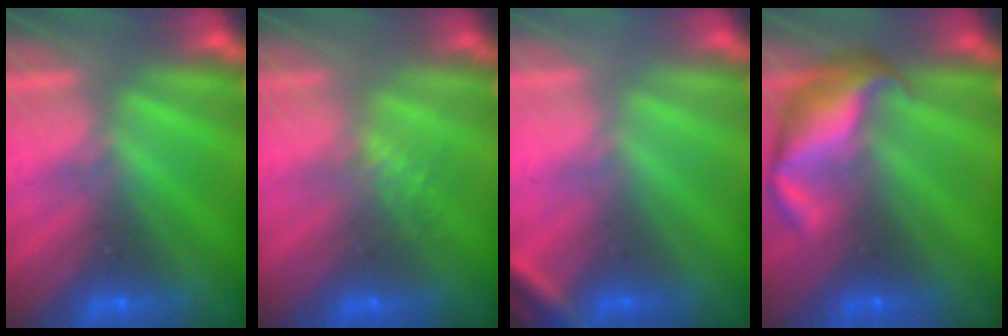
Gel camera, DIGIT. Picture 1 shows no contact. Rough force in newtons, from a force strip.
{"total": 1.3}
{"total": 2.5}
{"total": 7.0}